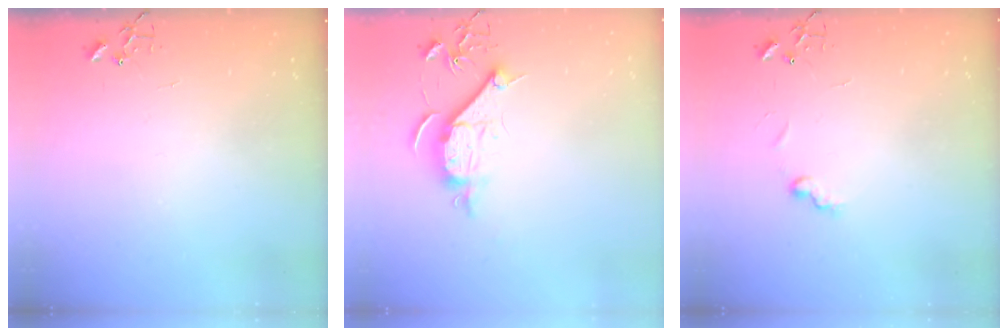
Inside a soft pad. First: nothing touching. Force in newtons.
{"total": 9.5, "press": 9.5, "slide": 0.9}
{"total": 6.9, "press": 6.9, "slide": 0.7}